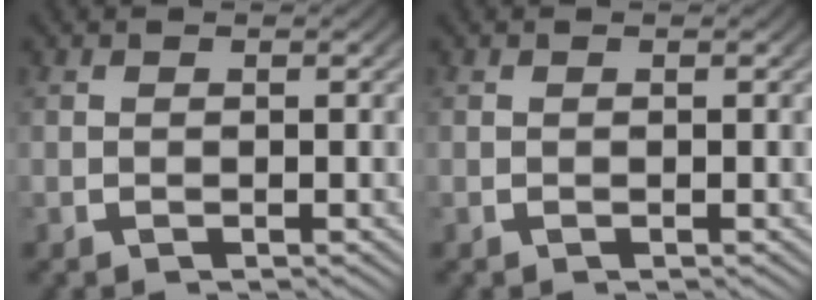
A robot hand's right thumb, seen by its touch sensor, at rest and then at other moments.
{"total": 0.0}